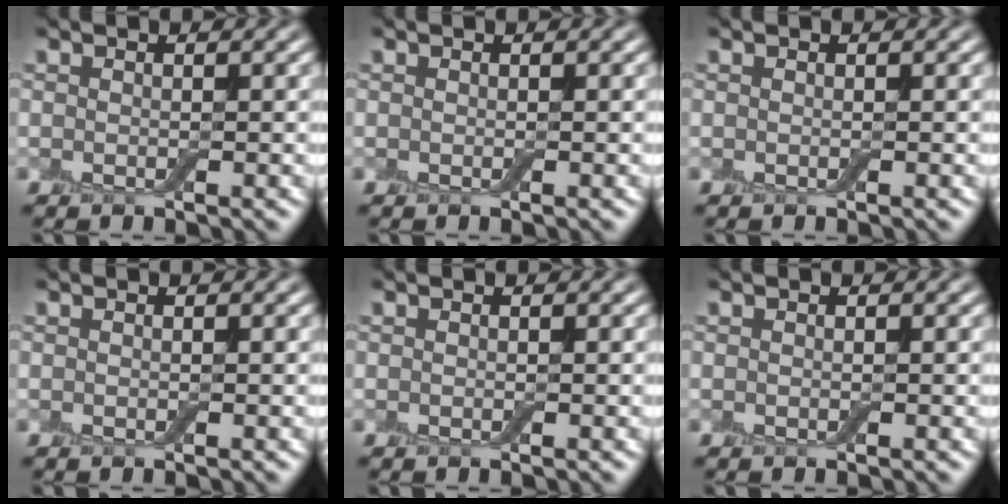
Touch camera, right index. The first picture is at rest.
{"total": 0.0}
{"total": 0.0}
{"total": 0.0}
{"total": 0.0}
{"total": 0.0}